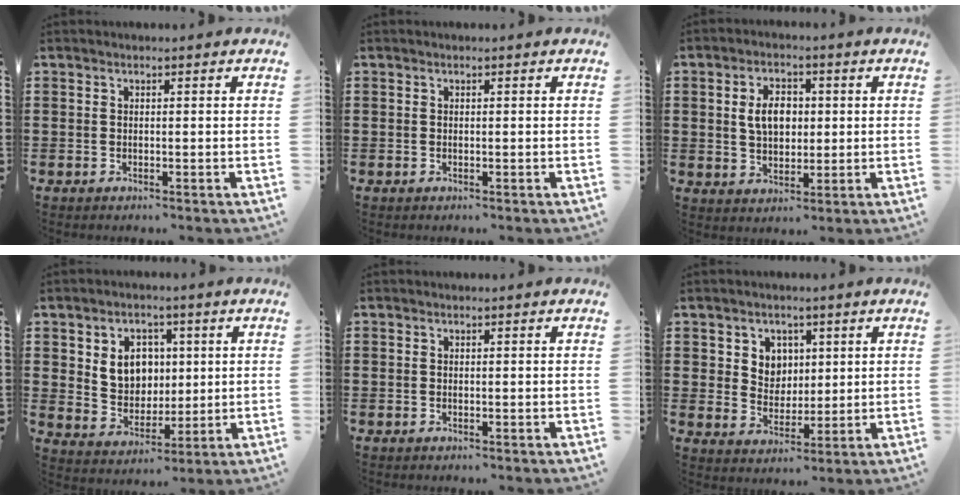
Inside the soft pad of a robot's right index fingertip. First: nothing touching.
{"total": 0.0}
{"total": 5.4, "force": [0.7, 3.4, 4.1], "torque": [-0.080, 0.004, 0.004]}
{"total": 6.8, "force": [1.8, 5.9, 3.0], "torque": [-0.068, 0.013, 0.028]}
{"total": 0.0}
{"total": 4.7, "force": [1.9, 4.2, 0.9], "torque": [-0.031, 0.008, 0.033]}